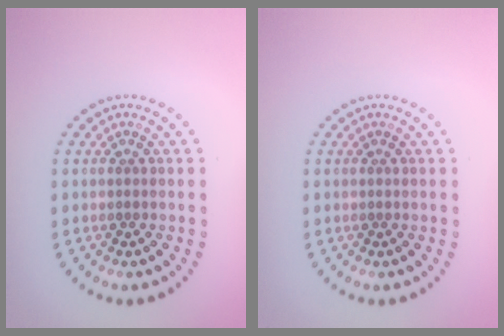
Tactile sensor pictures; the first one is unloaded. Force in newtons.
{"total": 0.0}